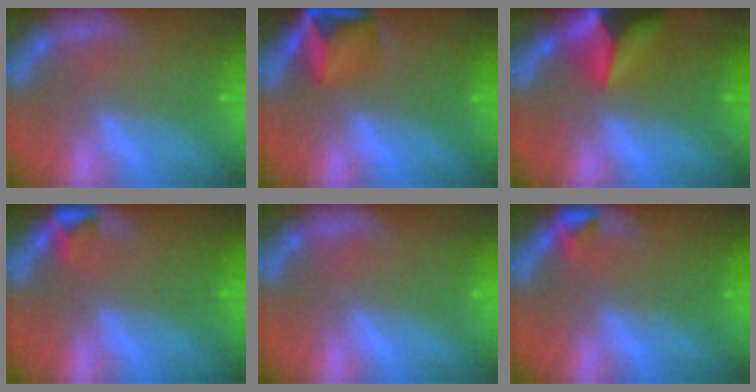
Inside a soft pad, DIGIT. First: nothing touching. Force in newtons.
{"total": 6.9}
{"total": 8.4}
{"total": 1.9}
{"total": 0.0}
{"total": 1.5}